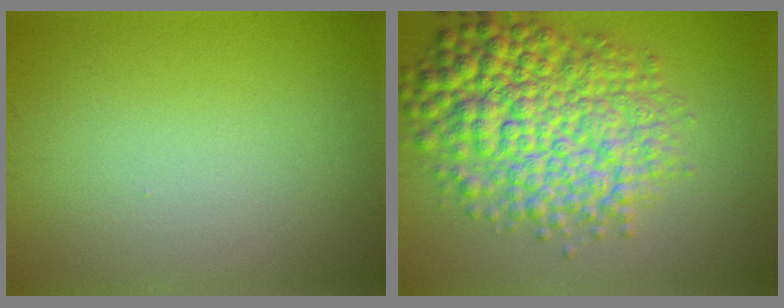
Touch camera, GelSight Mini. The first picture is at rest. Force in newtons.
{"total": 9.8, "press": 9.8, "slide": 0.2}